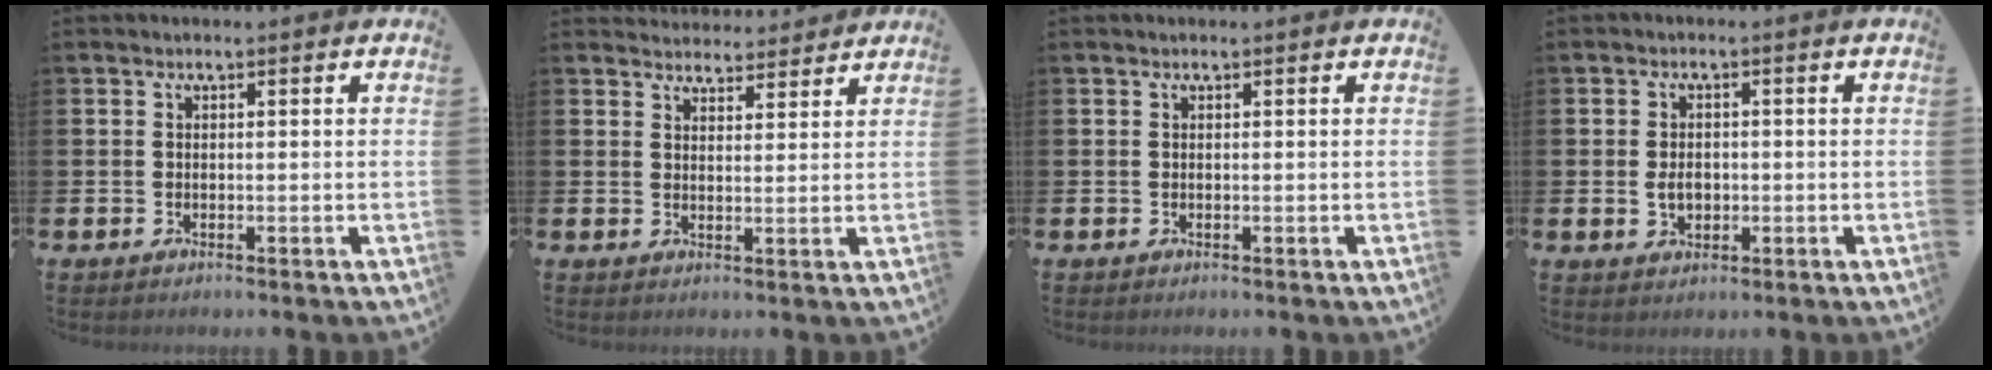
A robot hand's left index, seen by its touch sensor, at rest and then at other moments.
{"total": 3.5, "force": [3.4, 0.8, -0.4], "torque": [0.001, -0.019, 0.062]}
{"total": 0.0}
{"total": 2.5, "force": [-0.2, 1.8, 1.7], "torque": [-0.023, 0.001, -0.008]}